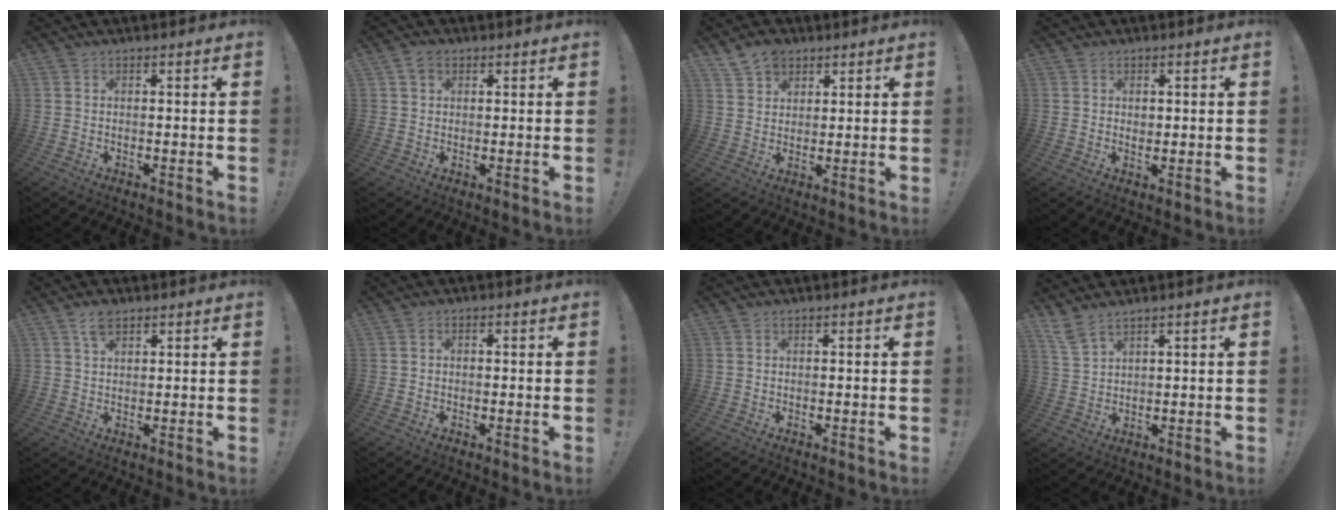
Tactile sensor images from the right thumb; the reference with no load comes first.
{"total": 2.6, "force": [1.4, 1.8, 1.2], "torque": [-0.010, -0.004, 0.024]}
{"total": 6.6, "force": [4.7, 4.3, 2.0], "torque": [-0.041, -0.020, 0.092]}
{"total": 1.1, "force": [0.3, 1.0, 0.3], "torque": [0.003, -0.002, 0.004]}
{"total": 3.8, "force": [2.4, 1.7, 2.4], "torque": [-0.042, -0.005, 0.044]}
{"total": 1.0, "force": [-0.7, 0.6, 0.3], "torque": [-0.007, 0.004, -0.012]}
{"total": 0.0}
{"total": 4.9, "force": [4.1, 0.8, 2.6], "torque": [-0.059, -0.017, 0.077]}